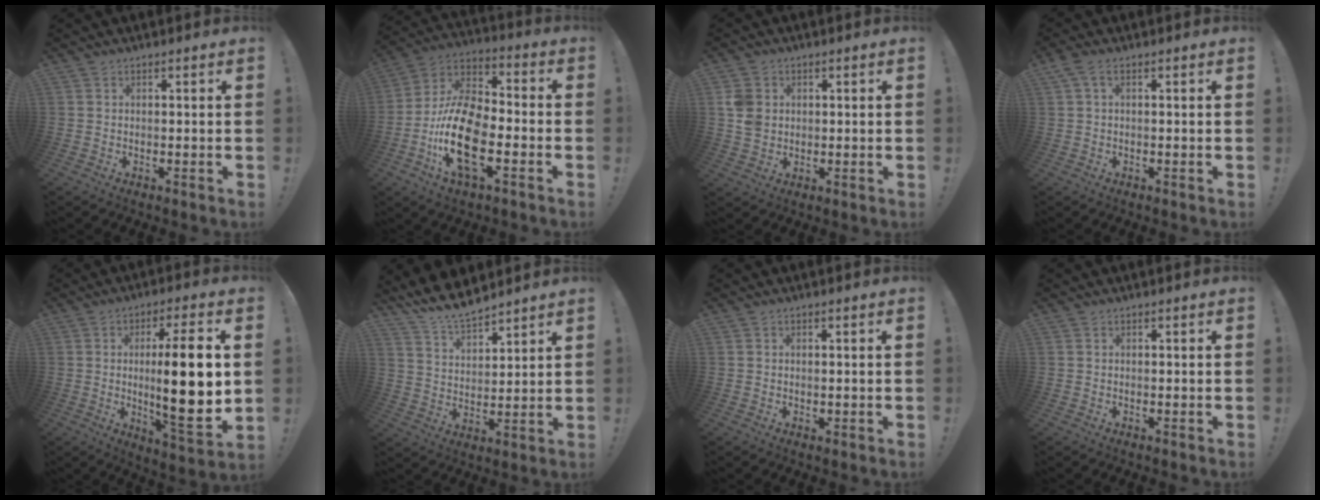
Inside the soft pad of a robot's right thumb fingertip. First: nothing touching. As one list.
[{"total": 20.1, "force": [-6.7, 10.2, 15.9], "torque": [-0.323, 0.032, -0.108]}, {"total": 6.2, "force": [1.2, 5.4, 2.7], "torque": [-0.051, 0.002, 0.023]}, {"total": 1.9, "force": [0.5, 0.8, 1.6], "torque": [-0.038, 0.004, 0.011]}, {"total": 19.6, "force": [0.9, 3.6, 19.2], "torque": [-0.326, -0.015, 0.006]}, {"total": 9.9, "force": [9.1, 2.7, 2.8], "torque": [-0.073, -0.064, 0.175]}, {"total": 0.6, "force": [0.3, 0.4, 0.2], "torque": [-0.003, 0.002, 0.006]}, {"total": 0.0}]